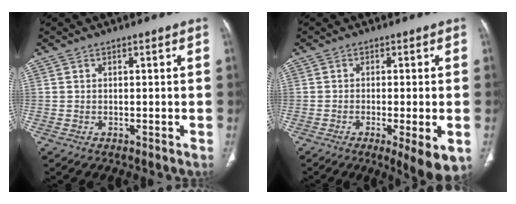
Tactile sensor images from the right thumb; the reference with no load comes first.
{"total": 8.3, "force": [-3.0, 1.8, 7.5], "torque": [-0.107, -0.017, -0.043]}